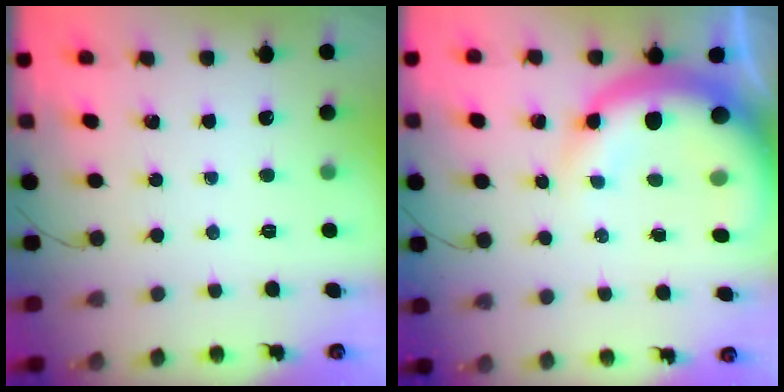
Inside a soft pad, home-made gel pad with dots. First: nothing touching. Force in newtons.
{"total": 14.5, "press": 14.1, "slide": 3.6}